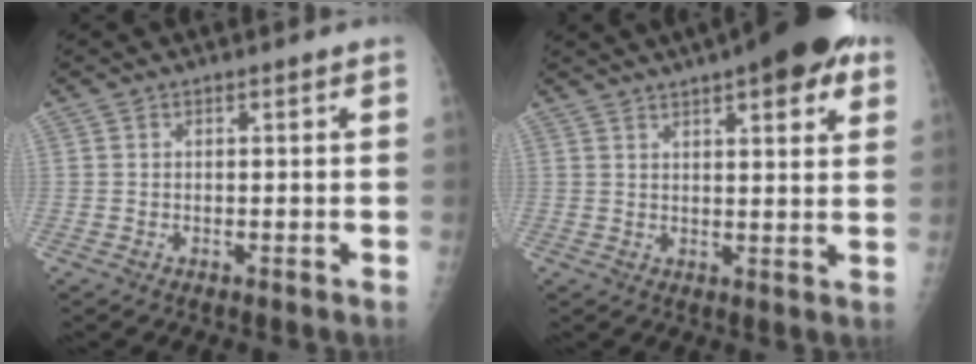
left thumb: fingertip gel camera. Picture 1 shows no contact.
{"total": 14.0, "force": [7.9, 4.1, 10.8], "torque": [-0.122, -0.010, 0.103]}